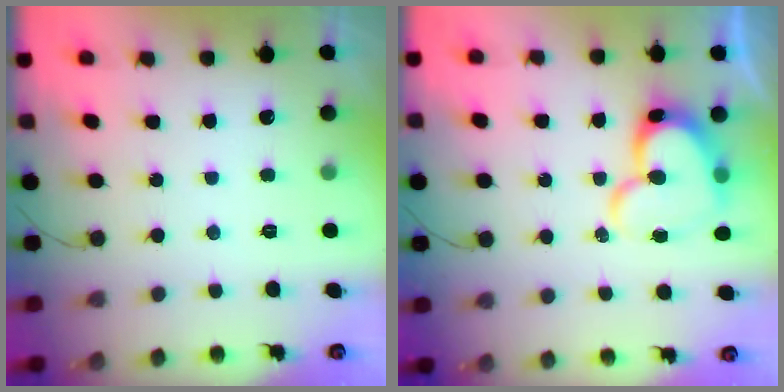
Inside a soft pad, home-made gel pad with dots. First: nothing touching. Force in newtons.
{"total": 16.2, "press": 16.1, "slide": 1.4}